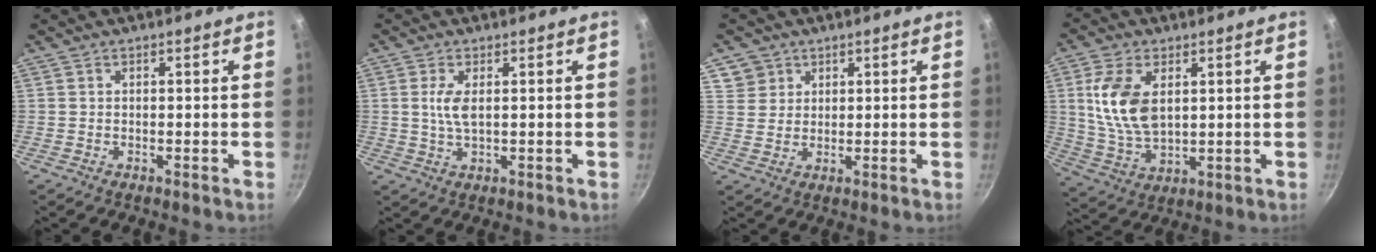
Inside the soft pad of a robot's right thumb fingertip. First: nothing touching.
{"total": 3.9, "force": [0.7, 1.5, 3.6], "torque": [-0.077, -0.002, 0.015]}
{"total": 4.6, "force": [2.5, 3.9, 0.4], "torque": [0.024, 0.004, 0.046]}
{"total": 11.9, "force": [2.8, 6.8, 9.3], "torque": [-0.178, -0.019, 0.062]}